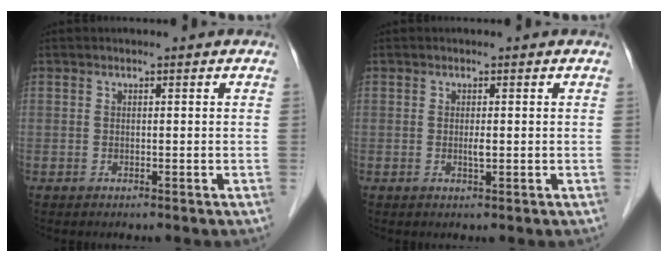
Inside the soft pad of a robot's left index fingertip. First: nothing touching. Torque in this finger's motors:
{"motor_torque": [0.17, 0.16, 0.01, 0.01]}